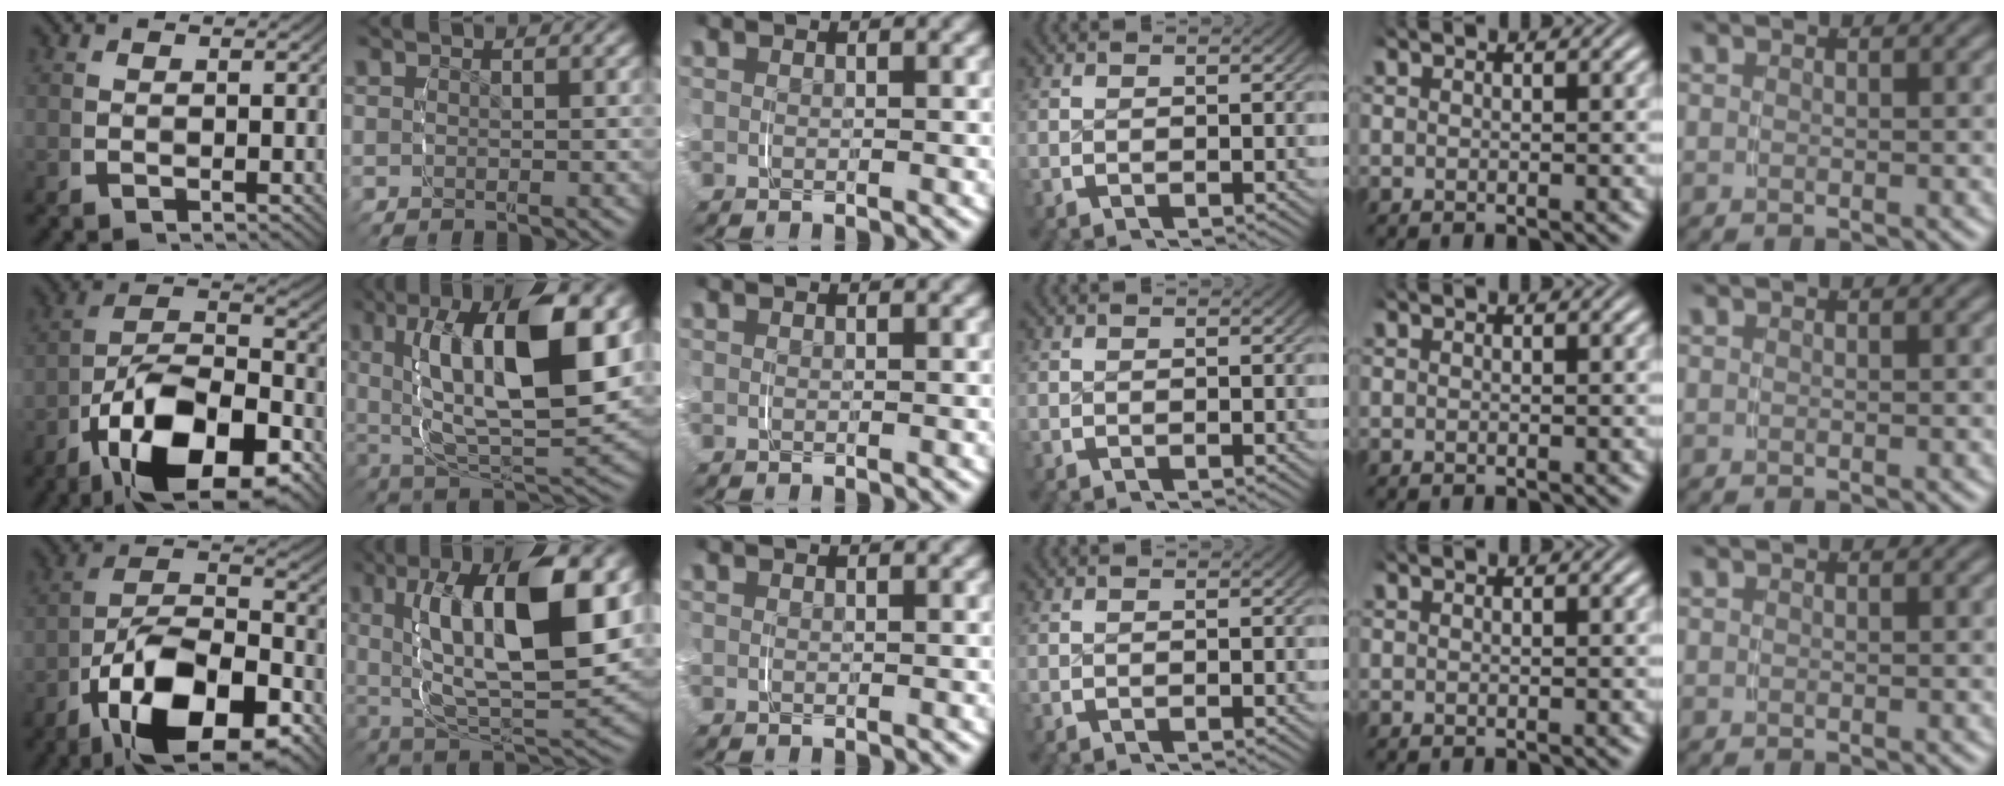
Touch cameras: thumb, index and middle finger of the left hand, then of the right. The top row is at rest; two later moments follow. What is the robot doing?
{"motion": "grasp_and_lifting", "object": "key"}